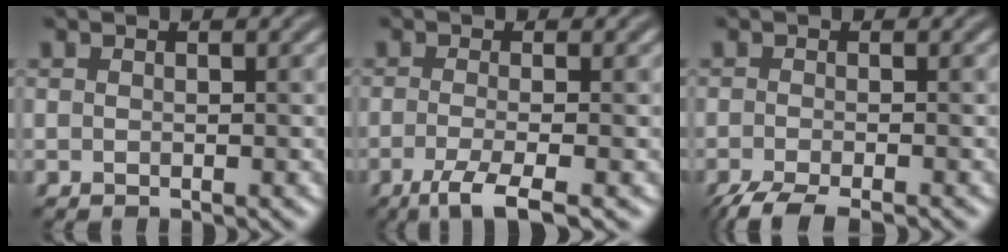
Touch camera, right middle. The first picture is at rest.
{"total": 3.8, "force": [-1.9, 0.9, 3.2], "torque": [-0.056, -0.006, -0.046]}
{"total": 3.8, "force": [-2.9, 0.7, 2.3], "torque": [-0.037, -0.008, -0.058]}